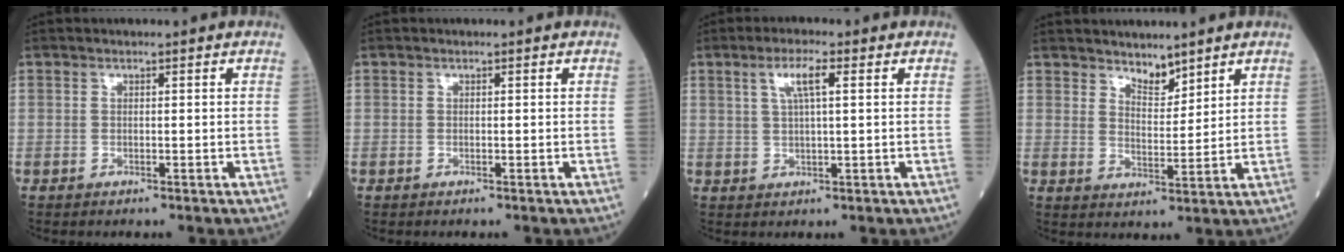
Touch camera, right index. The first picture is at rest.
{"total": 0.0}
{"total": 4.2, "force": [1.7, 0.4, 3.8], "torque": [-0.077, 0.008, 0.033]}
{"total": 3.6, "force": [3.3, 1.1, 1.1], "torque": [-0.019, -0.004, 0.063]}